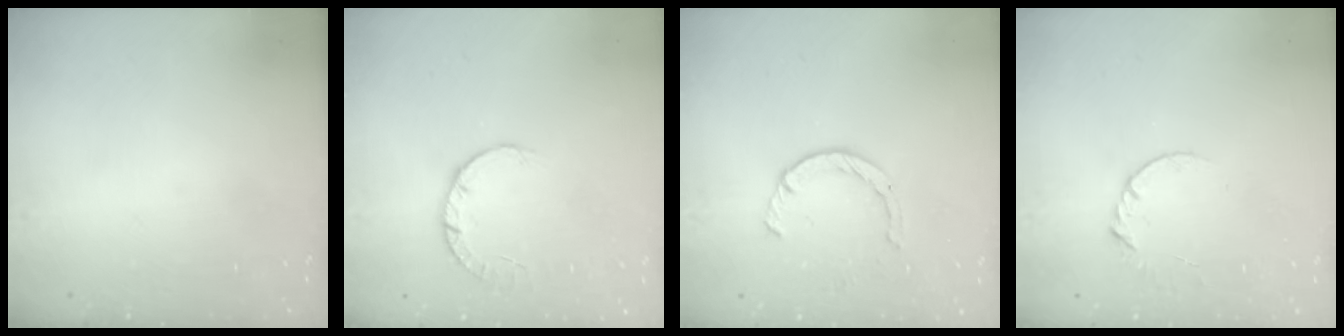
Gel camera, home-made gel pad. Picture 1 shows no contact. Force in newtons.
{"total": 2.8, "press": 2.8, "slide": 0.4}
{"total": 2.4, "press": 2.4, "slide": 0.2}
{"total": 4.6, "press": 4.6, "slide": 0.5}